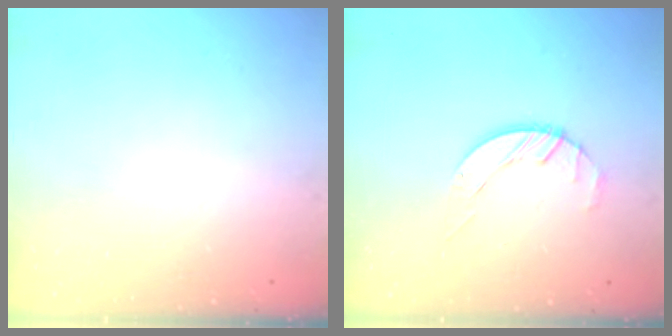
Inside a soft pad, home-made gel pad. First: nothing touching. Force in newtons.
{"total": 2.7, "press": 2.7, "slide": 0.3}